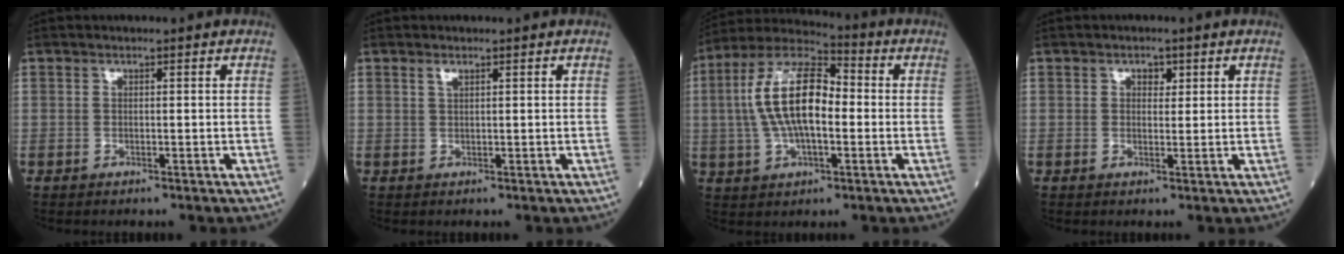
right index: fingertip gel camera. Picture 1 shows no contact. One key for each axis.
{"total": 1.0, "fx": 0.7, "fy": 0.2, "fz": 0.7, "tx": -0.016, "ty": 0.000, "tz": 0.015}
{"total": 13.6, "fx": 0.3, "fy": 5.3, "fz": 12.5, "tx": -0.257, "ty": 0.025, "tz": 0.002}
{"total": 1.8, "fx": 0.8, "fy": 1.2, "fz": 1.0, "tx": -0.012, "ty": 0.001, "tz": 0.010}